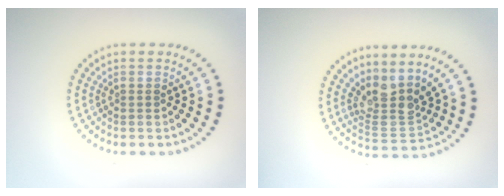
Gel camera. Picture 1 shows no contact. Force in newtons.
{"total": 3.7, "press": 2.7, "slide": 2.6}